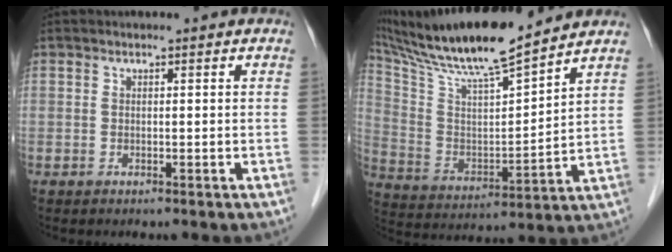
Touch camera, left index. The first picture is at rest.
{"total": 17.3, "force": [15.0, 0.5, 8.6], "torque": [-0.165, 0.007, 0.271]}